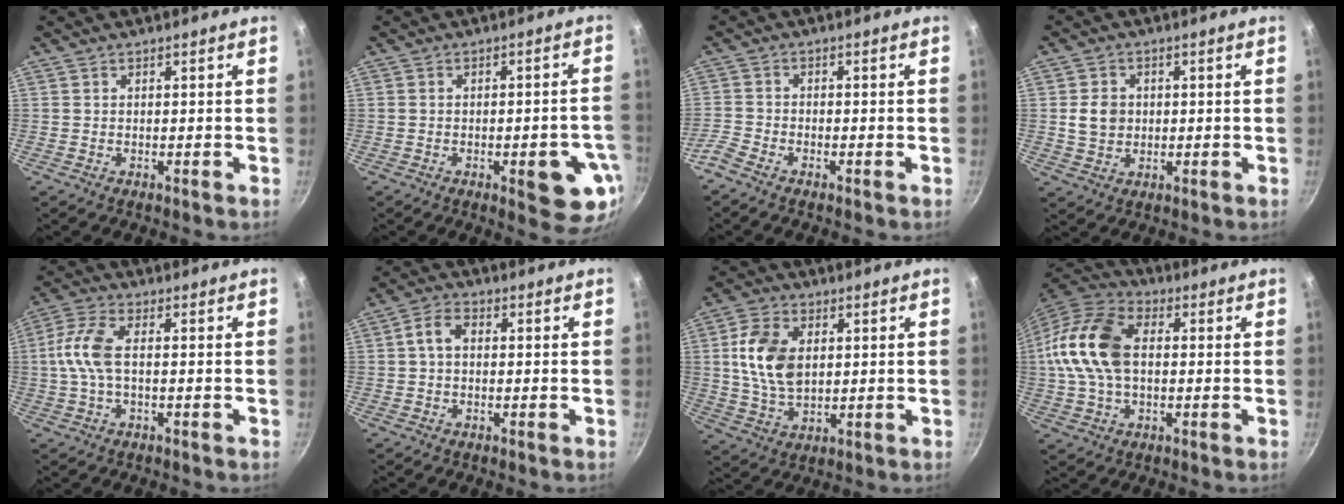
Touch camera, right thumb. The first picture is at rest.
{"total": 10.3, "force": [-3.4, 3.7, 9.0], "torque": [-0.082, 0.016, -0.038]}
{"total": 3.3, "force": [-2.7, 1.2, 1.4], "torque": [-0.046, 0.016, -0.065]}
{"total": 5.2, "force": [0.4, 4.4, 2.7], "torque": [-0.033, 0.005, 0.007]}
{"total": 7.9, "force": [0.0, 3.5, 7.0], "torque": [-0.164, 0.019, -0.009]}
{"total": 4.3, "force": [0.3, 2.9, 3.1], "torque": [-0.059, 0.015, -0.002]}
{"total": 11.2, "force": [2.0, 7.2, 8.4], "torque": [-0.147, -0.003, 0.039]}
{"total": 16.3, "force": [1.1, 10.5, 12.5], "torque": [-0.236, 0.030, 0.007]}